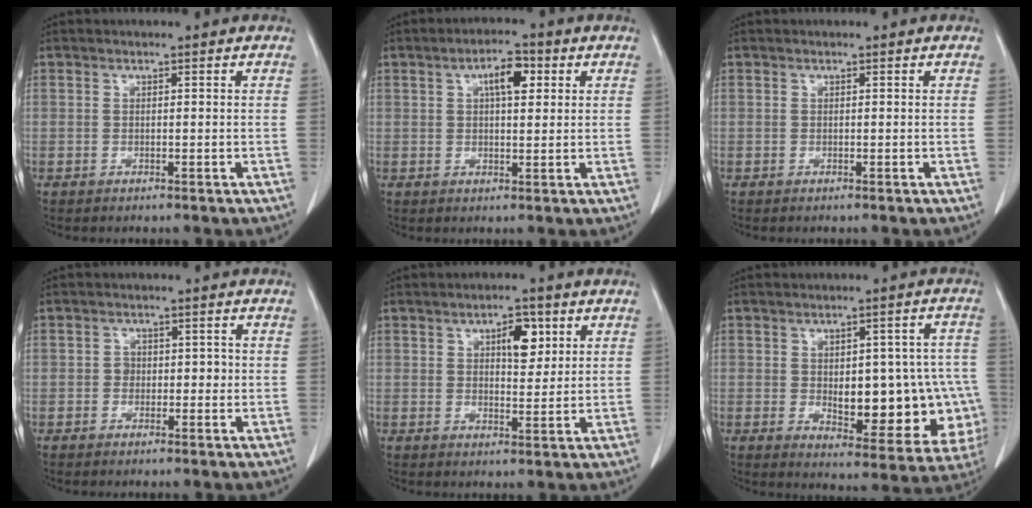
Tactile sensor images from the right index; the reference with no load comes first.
{"total": 5.3, "force": [1.9, 2.0, 4.5], "torque": [-0.073, 0.010, 0.030]}
{"total": 0.0}
{"total": 2.6, "force": [-0.3, 2.0, 1.5], "torque": [-0.012, 0.013, -0.005]}
{"total": 5.4, "force": [2.2, 2.4, 4.3], "torque": [-0.064, 0.005, 0.035]}
{"total": 17.2, "force": [-2.2, 8.0, 15.1], "torque": [-0.152, 0.022, -0.001]}